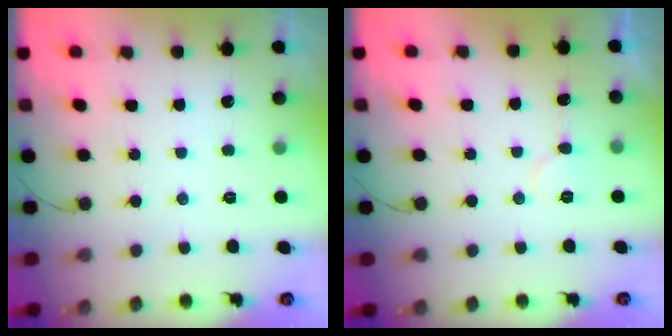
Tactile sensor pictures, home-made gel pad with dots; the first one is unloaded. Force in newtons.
{"total": 5.9, "press": 5.9, "slide": 0.4}